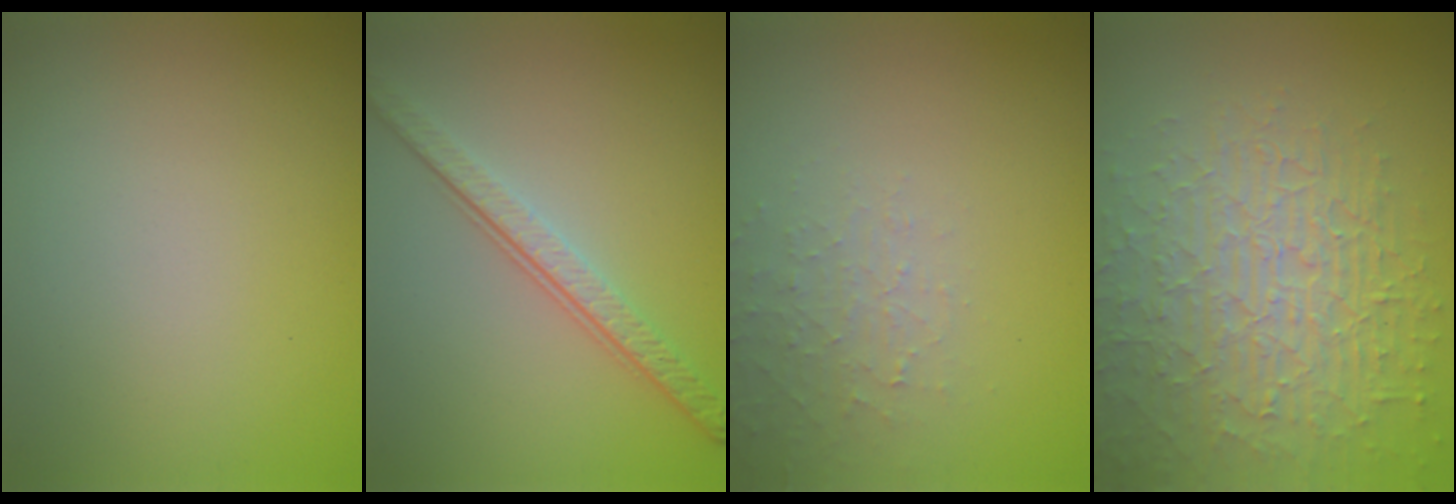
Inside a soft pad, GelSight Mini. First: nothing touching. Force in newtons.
{"total": 4.3, "press": 3.0, "slide": 3.1}
{"total": 2.1, "press": 2.0, "slide": 0.5}
{"total": 8.2, "press": 5.9, "slide": 5.7}